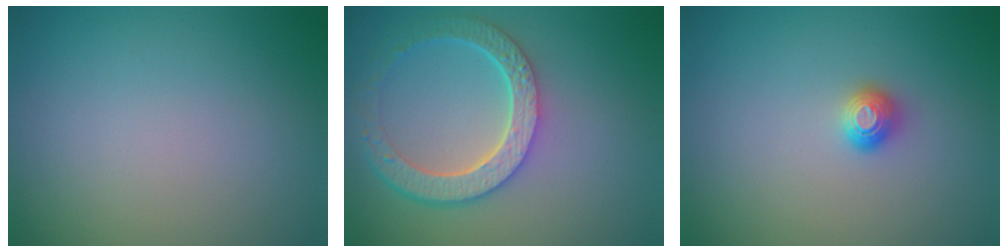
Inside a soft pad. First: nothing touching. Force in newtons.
{"total": 5.9, "press": 4.5, "slide": 3.7}
{"total": 1.1, "press": 1.0, "slide": 0.2}